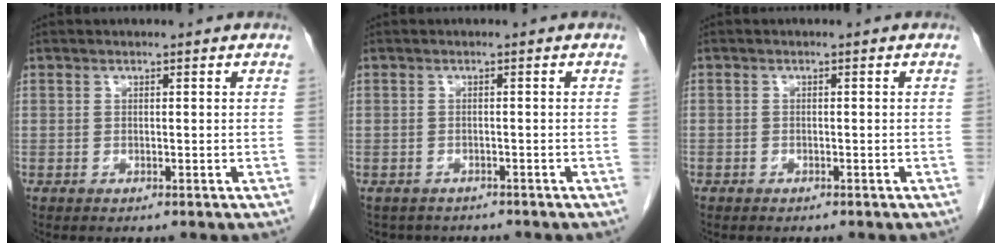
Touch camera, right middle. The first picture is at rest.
{"total": 4.1, "force": [-3.6, 1.9, 0.3], "torque": [-0.004, 0.003, -0.047]}
{"total": 0.7, "force": [-0.5, 0.5, 0.0], "torque": [-0.007, 0.003, -0.009]}